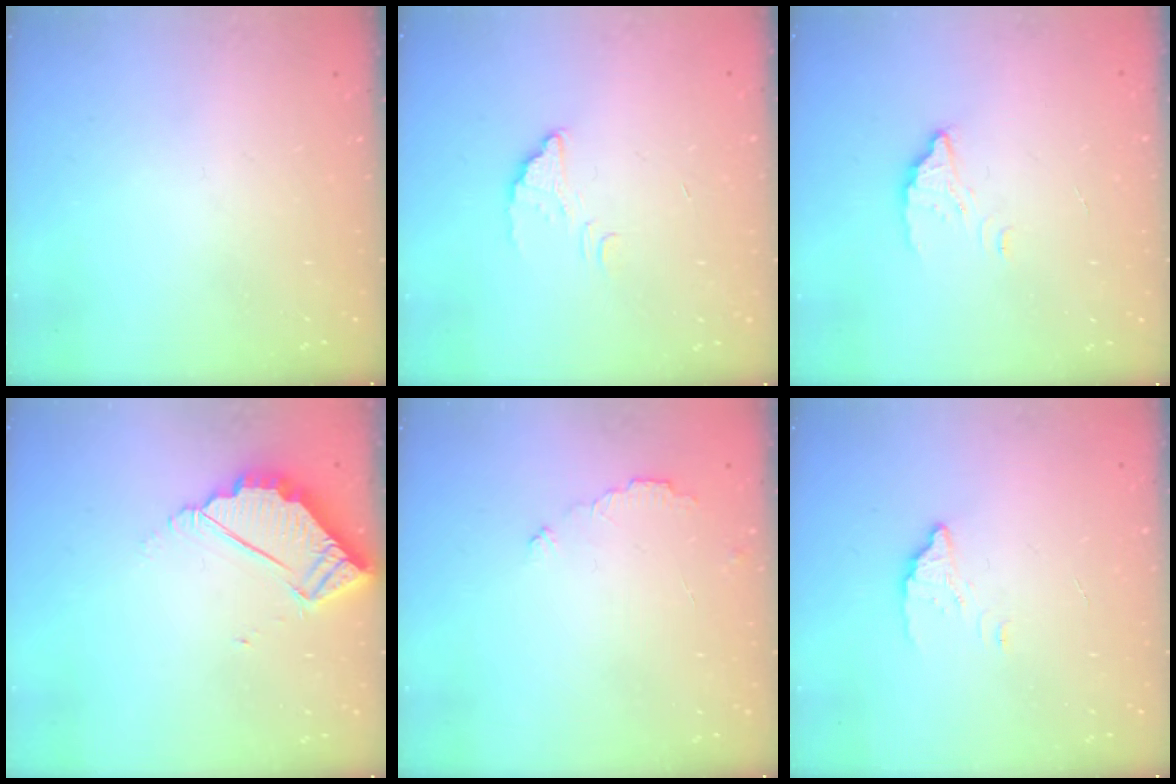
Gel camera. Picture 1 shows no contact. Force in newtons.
{"total": 3.1, "press": 3.1, "slide": 0.2}
{"total": 2.9, "press": 2.9, "slide": 0.2}
{"total": 4.5, "press": 4.5, "slide": 0.3}
{"total": 3.5, "press": 3.5, "slide": 0.3}
{"total": 2.3, "press": 2.3, "slide": 0.2}